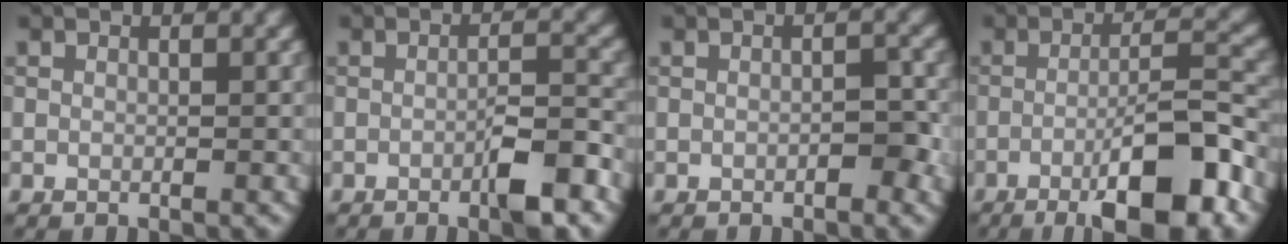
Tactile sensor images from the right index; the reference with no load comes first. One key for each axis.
{"total": 4.1, "fx": -1.9, "fy": 0.8, "fz": 3.6, "tx": -0.055, "ty": 0.007, "tz": -0.031}
{"total": 1.6, "fx": -0.7, "fy": 0.5, "fz": 1.3, "tx": -0.017, "ty": 0.004, "tz": -0.011}
{"total": 9.1, "fx": -4.5, "fy": 1.8, "fz": 7.7, "tx": -0.108, "ty": 0.012, "tz": -0.074}